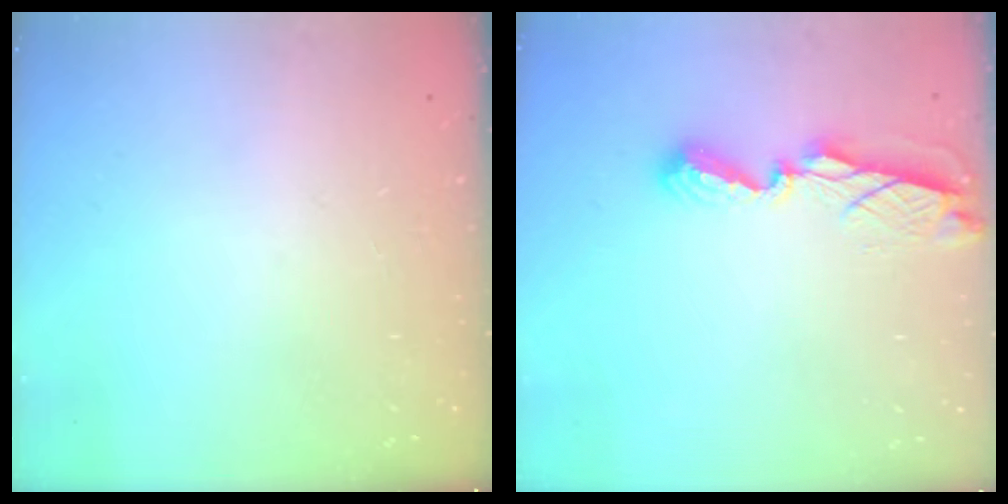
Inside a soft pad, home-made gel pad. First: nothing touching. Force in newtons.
{"total": 7.7, "press": 7.7, "slide": 0.7}